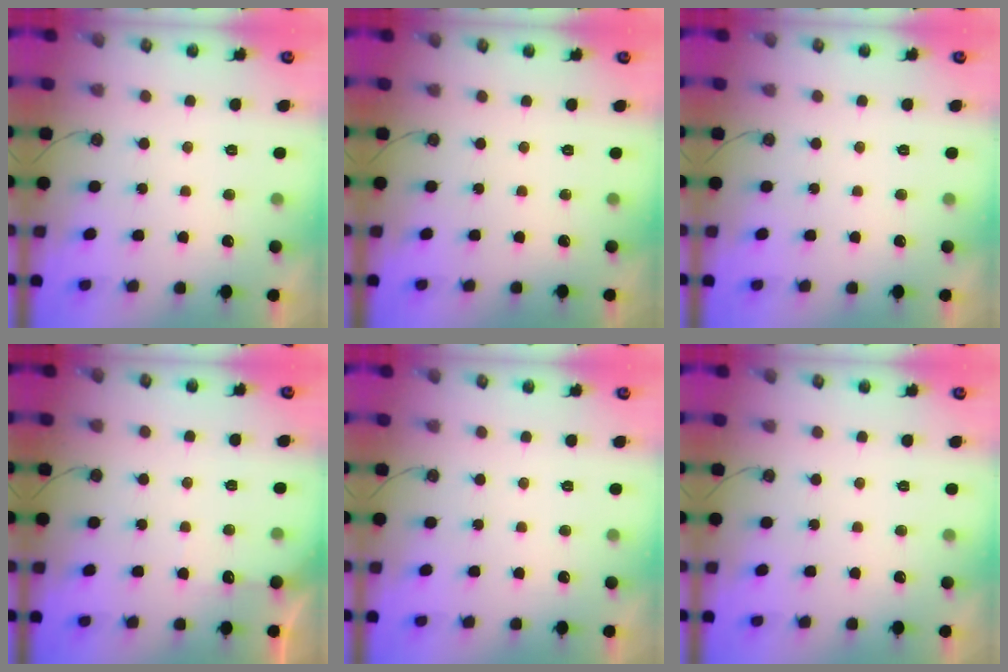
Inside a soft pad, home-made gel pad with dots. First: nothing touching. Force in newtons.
{"total": 0.0}
{"total": 0.0}
{"total": 2.8, "press": 2.8, "slide": 0.4}
{"total": 0.0}
{"total": 0.0}